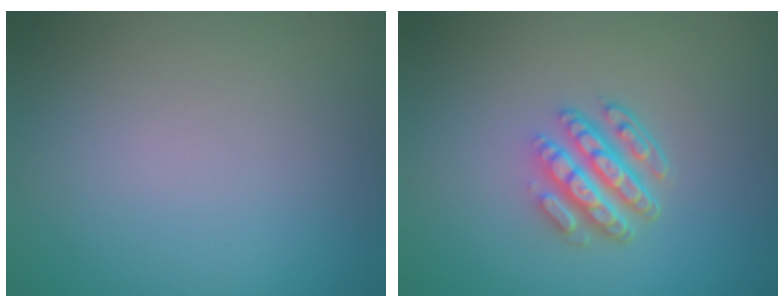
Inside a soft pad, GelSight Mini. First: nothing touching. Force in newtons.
{"total": 4.7, "press": 3.4, "slide": 3.2}